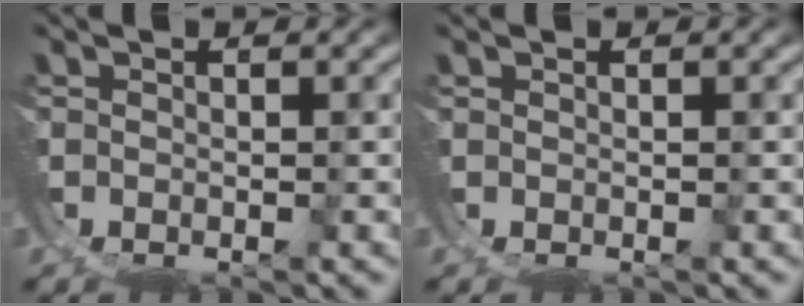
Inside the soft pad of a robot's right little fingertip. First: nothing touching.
{"total": 0.0}